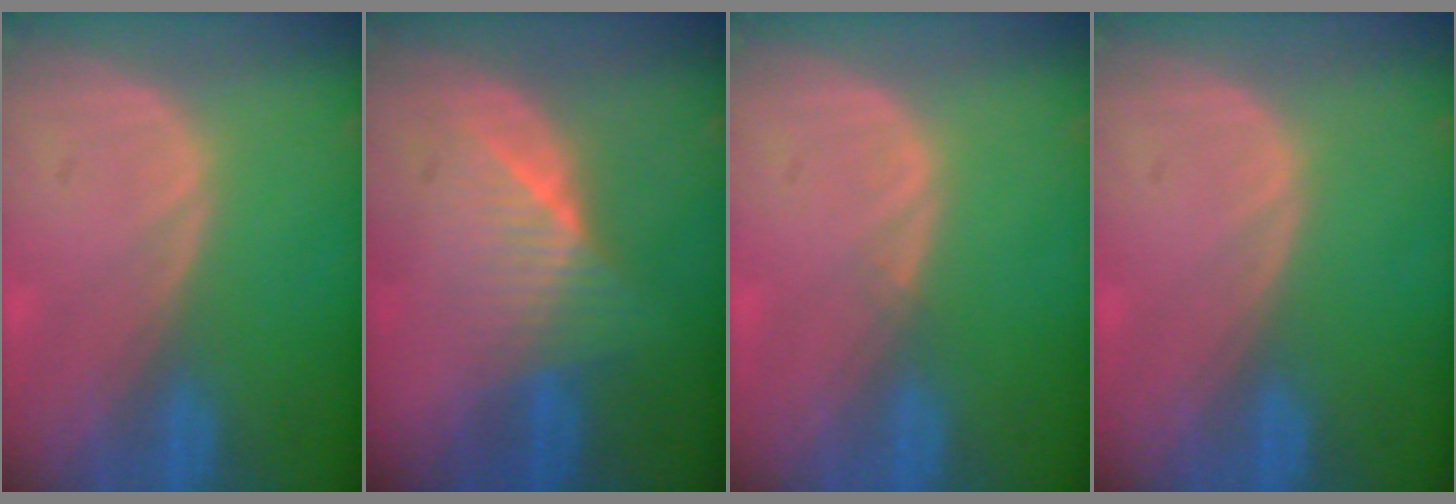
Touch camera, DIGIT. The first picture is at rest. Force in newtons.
{"total": 6.1, "press": 5.7, "slide": 2.1}
{"total": 0.5, "press": 0.5, "slide": 0.1}
{"total": 0.0}